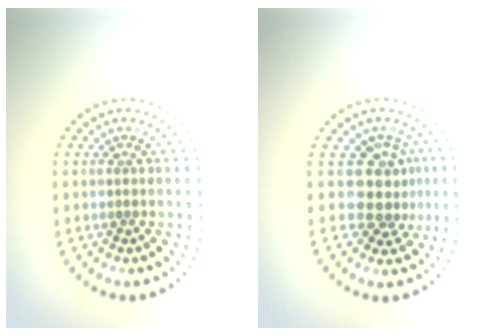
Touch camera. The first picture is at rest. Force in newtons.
{"total": 3.5, "press": 2.6, "slide": 2.4}